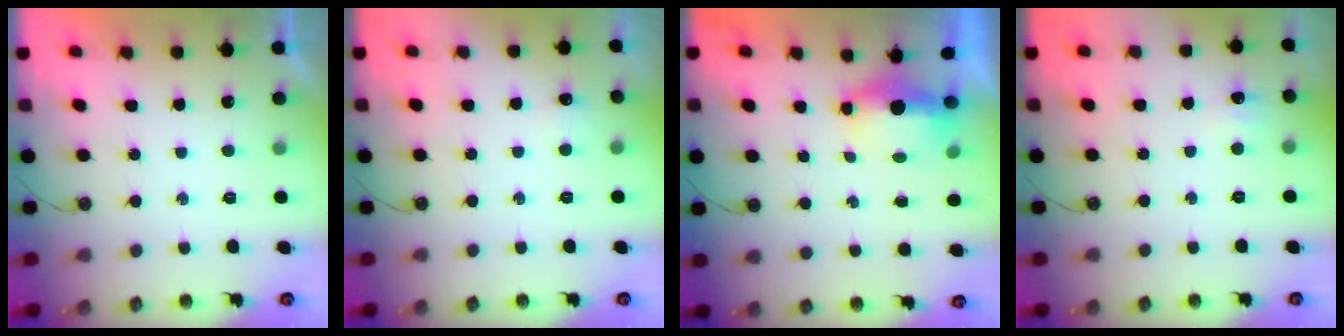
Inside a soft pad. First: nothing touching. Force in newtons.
{"total": 4.7, "press": 3.9, "slide": 2.5}
{"total": 13.4, "press": 6.1, "slide": 11.9}
{"total": 4.8, "press": 4.7, "slide": 0.6}